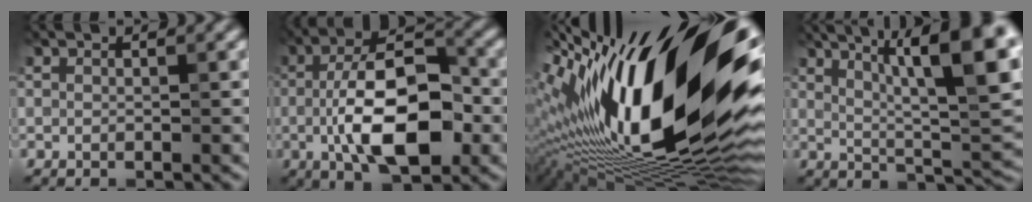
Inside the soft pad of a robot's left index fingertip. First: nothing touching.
{"total": 9.2, "force": [-2.3, 4.0, 7.9], "torque": [-0.135, 0.010, -0.046]}
{"total": 20.6, "force": [3.1, 7.8, 18.9], "torque": [-0.328, -0.002, 0.034]}
{"total": 11.3, "force": [4.6, 2.9, 9.9], "torque": [-0.129, 0.011, 0.071]}